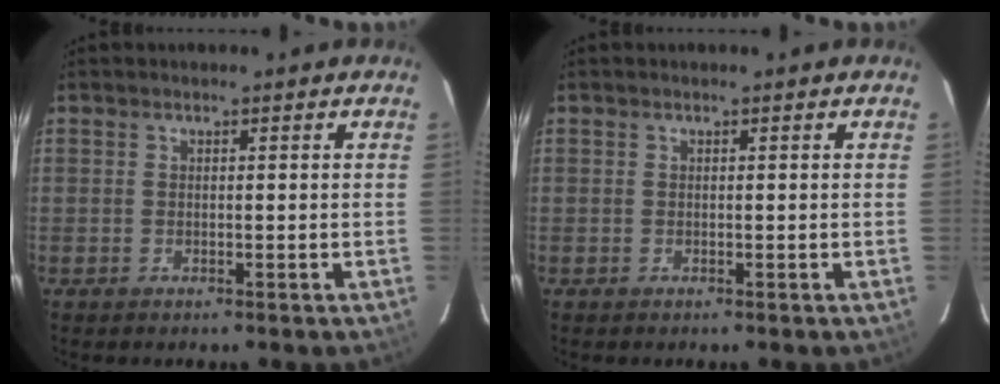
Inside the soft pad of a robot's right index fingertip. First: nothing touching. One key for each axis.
{"total": 0.0}